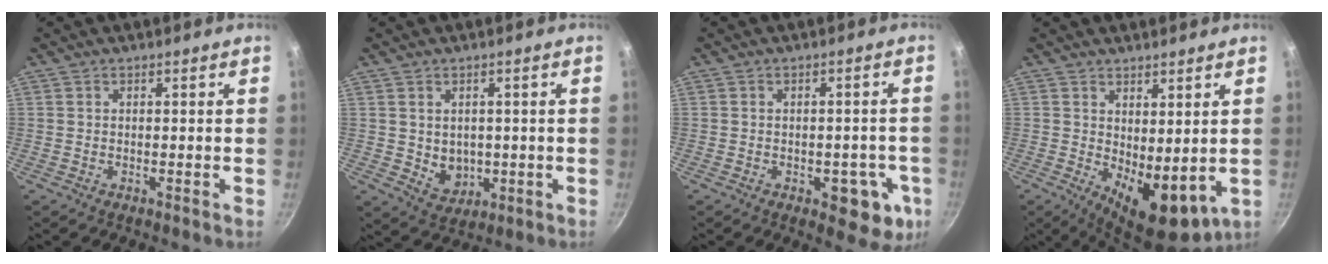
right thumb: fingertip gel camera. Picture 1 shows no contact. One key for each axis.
{"total": 5.4, "fx": 0.1, "fy": 4.5, "fz": 3.0, "tx": -0.028, "ty": -0.010, "tz": 0.014}
{"total": 9.3, "fx": -2.9, "fy": 5.1, "fz": 7.3, "tx": -0.044, "ty": 0.008, "tz": -0.032}
{"total": 10.0, "fx": 0.8, "fy": 4.9, "fz": 8.6, "tx": -0.103, "ty": -0.025, "tz": 0.029}